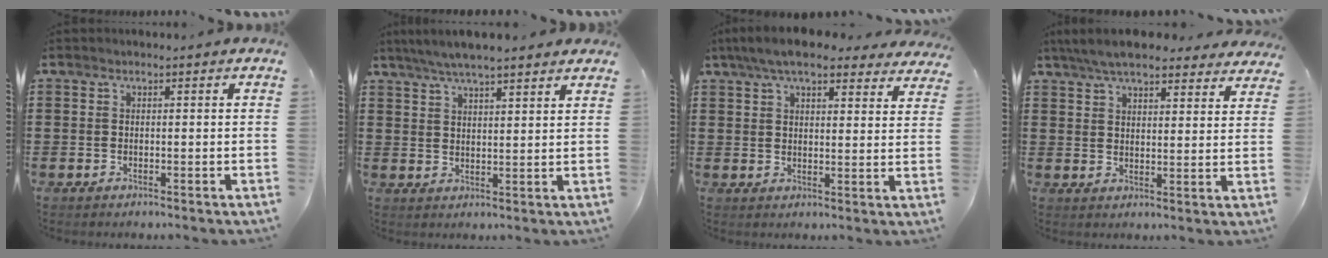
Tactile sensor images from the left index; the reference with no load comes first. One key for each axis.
{"total": 4.7, "fx": 4.1, "fy": 0.5, "fz": 2.2, "tx": -0.054, "ty": -0.006, "tz": 0.073}
{"total": 7.5, "fx": 6.3, "fy": 1.6, "fz": 3.8, "tx": -0.084, "ty": -0.011, "tz": 0.115}
{"total": 7.1, "fx": 6.3, "fy": 1.3, "fz": 2.9, "tx": -0.077, "ty": -0.011, "tz": 0.118}